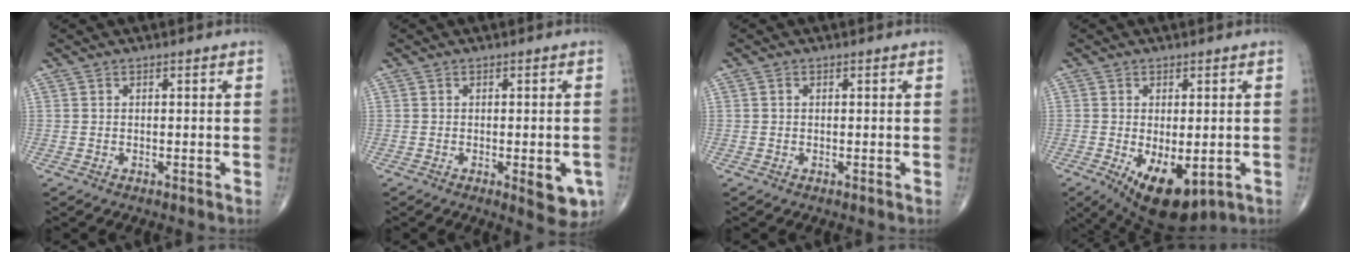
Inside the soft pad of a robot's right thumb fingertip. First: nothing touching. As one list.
[{"total": 6.1, "force": [-2.0, 2.4, 5.3], "torque": [-0.047, -0.007, -0.019]}, {"total": 0.5, "force": [0.1, 0.4, 0.3], "torque": [-0.003, 0.000, 0.000]}, {"total": 11.2, "force": [-3.8, 5.4, 9.1], "torque": [-0.133, -0.015, -0.042]}]